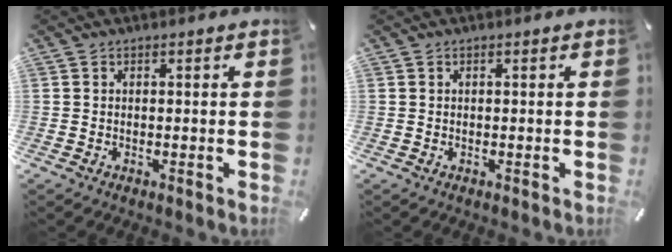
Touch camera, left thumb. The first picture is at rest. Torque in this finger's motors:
{"motor_torque": [-0.09, 0.08, -0.05, 0.03, 0.00]}